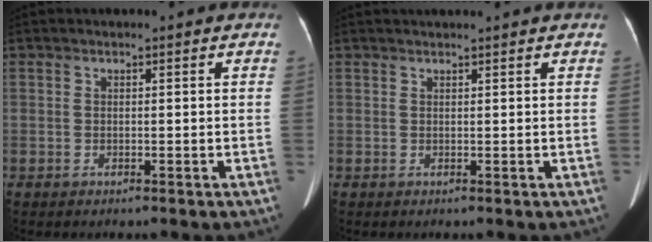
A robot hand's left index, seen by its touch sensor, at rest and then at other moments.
{"total": 3.2, "force": [3.0, -0.1, 1.0], "torque": [-0.009, 0.026, 0.041]}